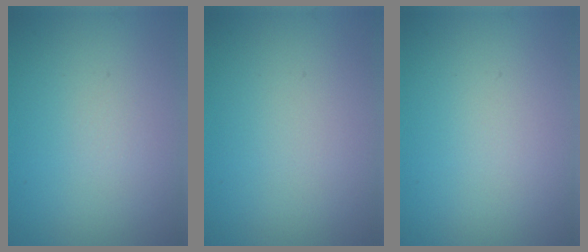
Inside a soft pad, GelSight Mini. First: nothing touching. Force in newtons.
{"total": 0.0}
{"total": 0.0}